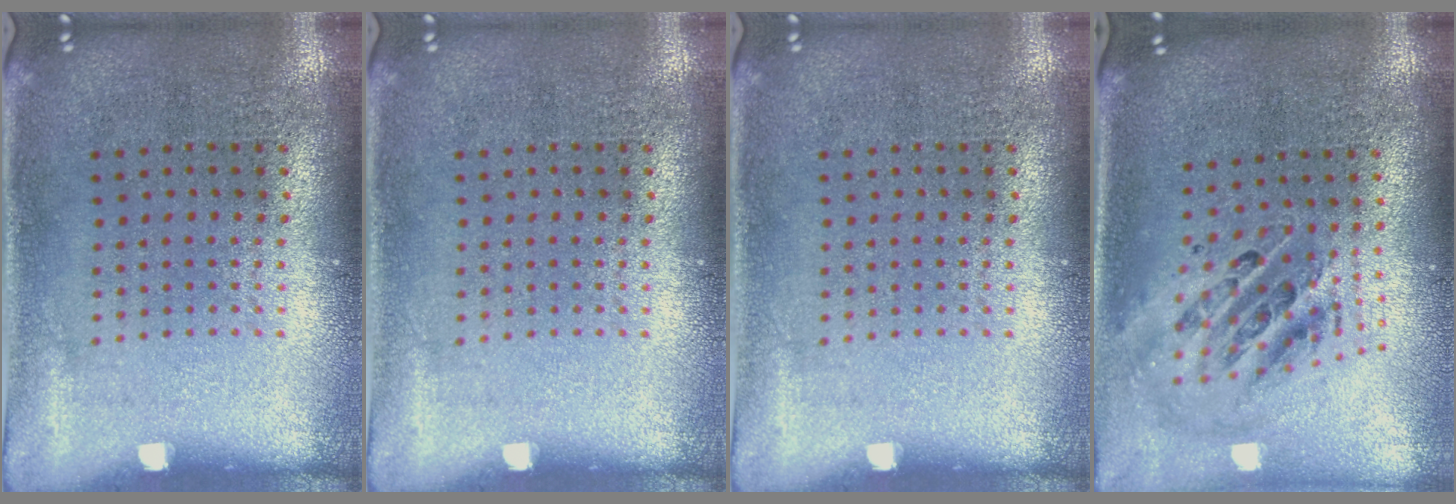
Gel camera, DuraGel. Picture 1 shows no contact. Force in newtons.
{"total": 0.0}
{"total": 0.0}
{"total": 1.4, "press": 1.3, "slide": 0.7}